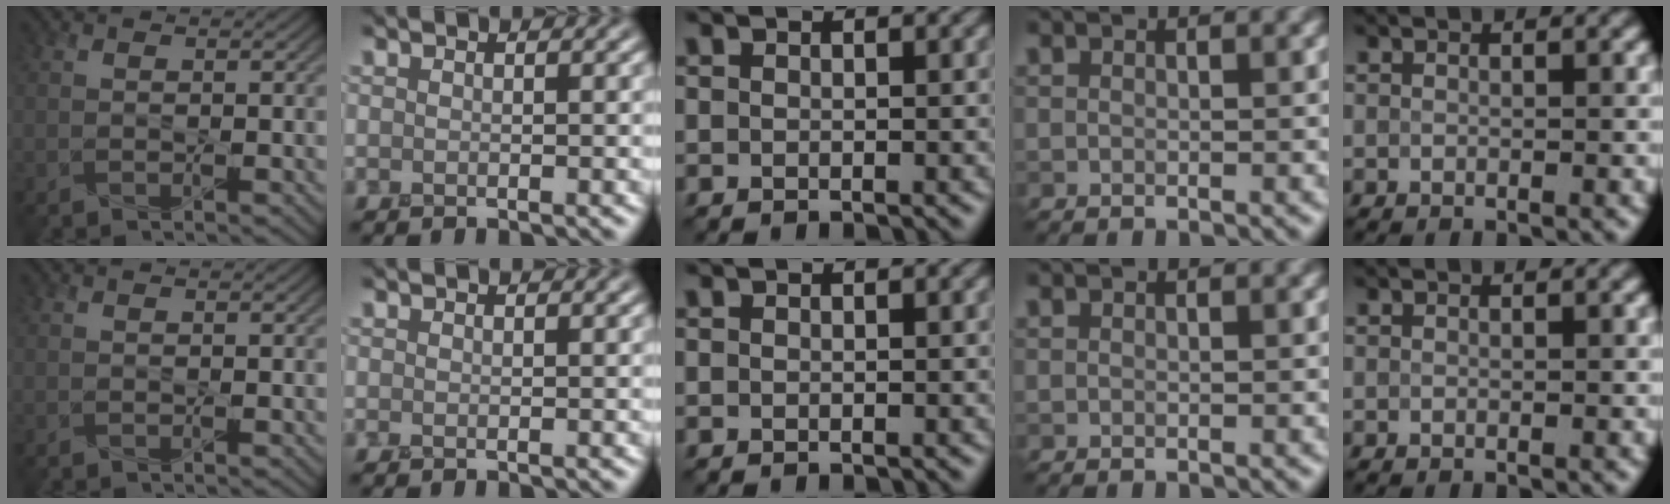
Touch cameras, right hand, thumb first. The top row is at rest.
{}